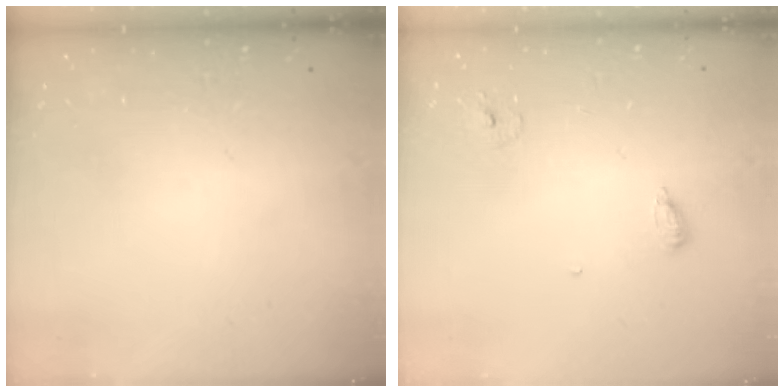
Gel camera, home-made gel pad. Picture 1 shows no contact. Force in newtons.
{"total": 6.4, "press": 6.4, "slide": 0.5}